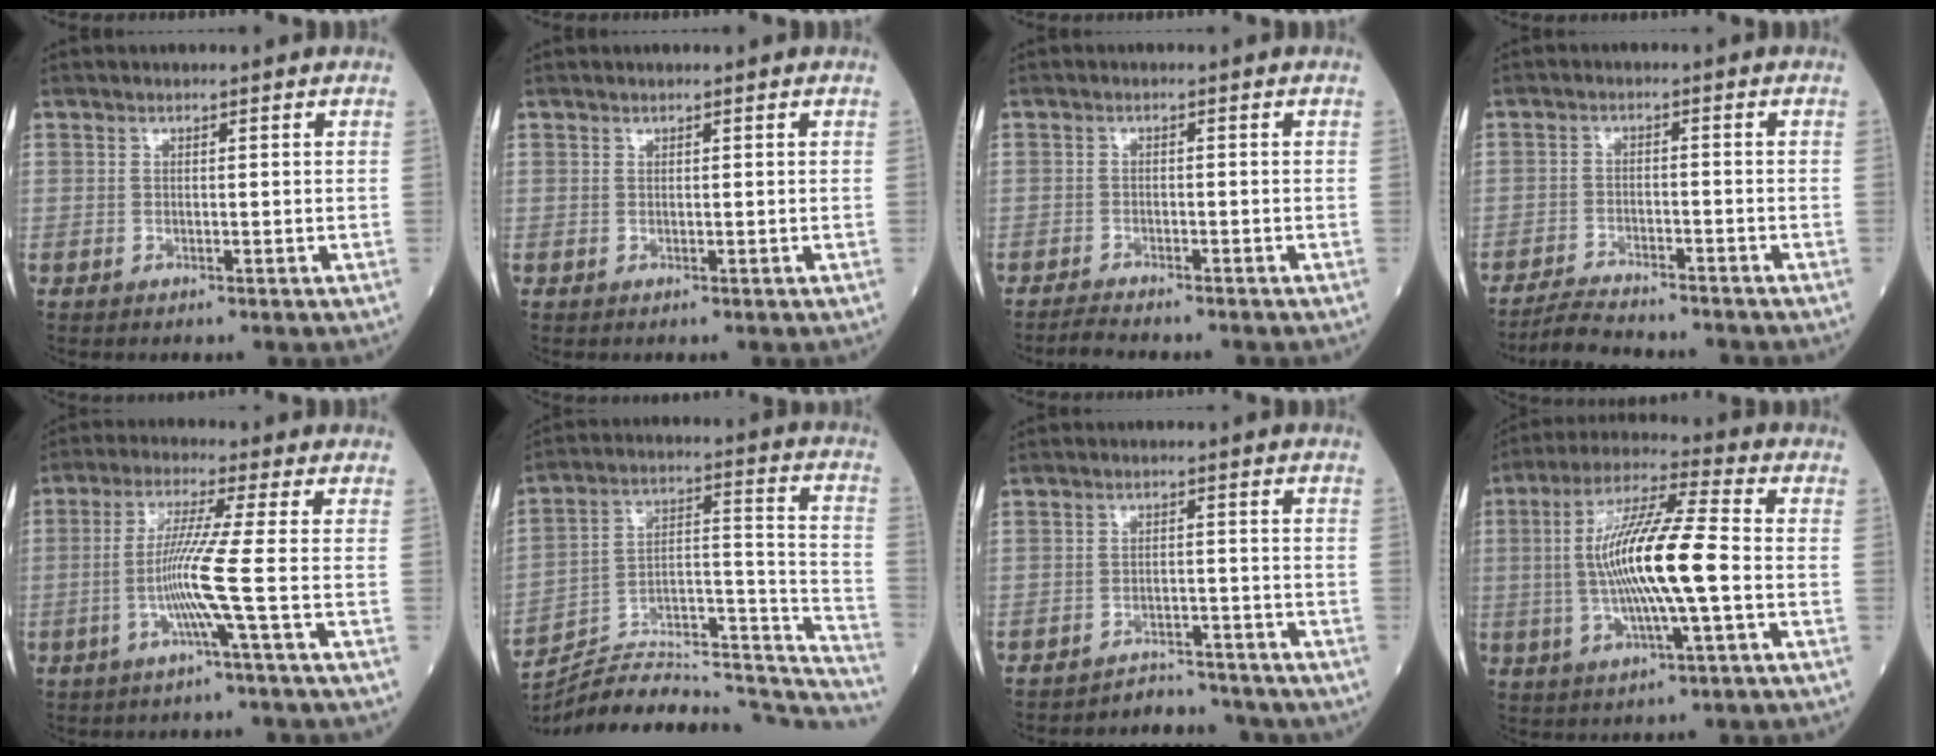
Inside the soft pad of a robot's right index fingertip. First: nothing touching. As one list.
[{"total": 0.0}, {"total": 3.5, "force": [-3.3, 0.2, 1.2], "torque": [-0.024, -0.011, -0.054]}, {"total": 7.7, "force": [-7.3, 0.6, 2.4], "torque": [-0.040, -0.015, -0.120]}, {"total": 7.3, "force": [-1.9, -2.1, 6.7], "torque": [-0.137, -0.004, -0.039]}, {"total": 28.8, "force": [-26.4, 6.9, 9.1], "torque": [-0.100, 0.044, -0.375]}, {"total": 6.2, "force": [-5.8, 2.0, -0.8], "torque": [0.015, 0.018, -0.078]}, {"total": 14.1, "force": [-1.2, 1.1, 14.1], "torque": [-0.270, 0.005, -0.024]}]